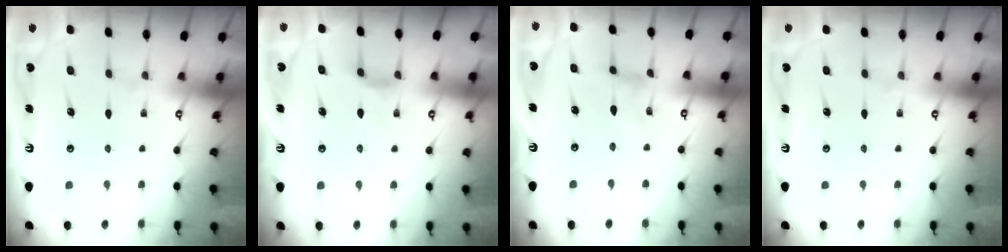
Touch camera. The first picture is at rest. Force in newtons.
{"total": 3.0, "press": 3.0, "slide": 0.5}
{"total": 0.0}
{"total": 0.0}